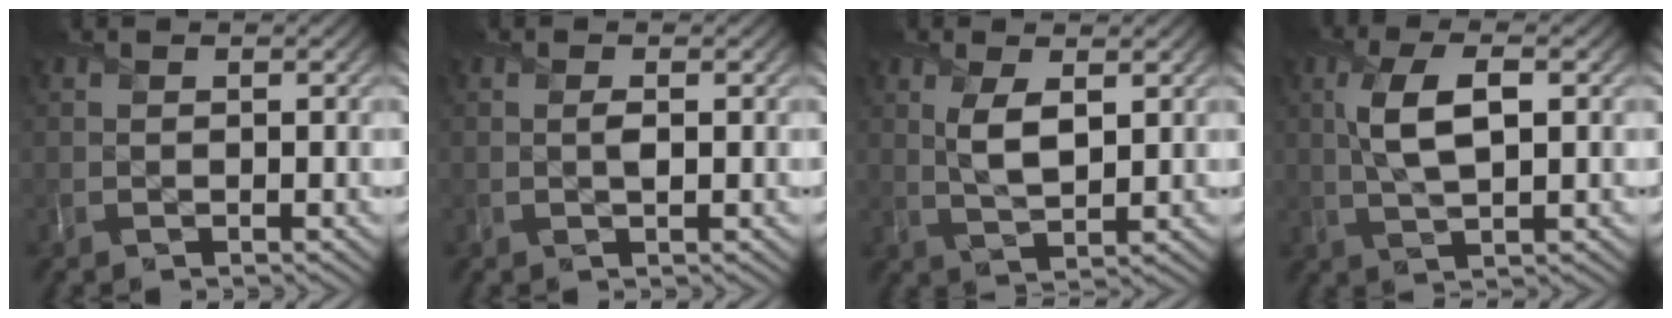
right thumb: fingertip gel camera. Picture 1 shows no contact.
{"total": 0.7, "force": [0.0, 0.1, 0.7], "torque": [-0.013, 0.000, 0.000]}
{"total": 4.2, "force": [1.4, 1.8, 3.6], "torque": [-0.081, -0.003, 0.029]}
{"total": 6.1, "force": [1.0, 2.2, 5.6], "torque": [-0.121, 0.005, 0.019]}